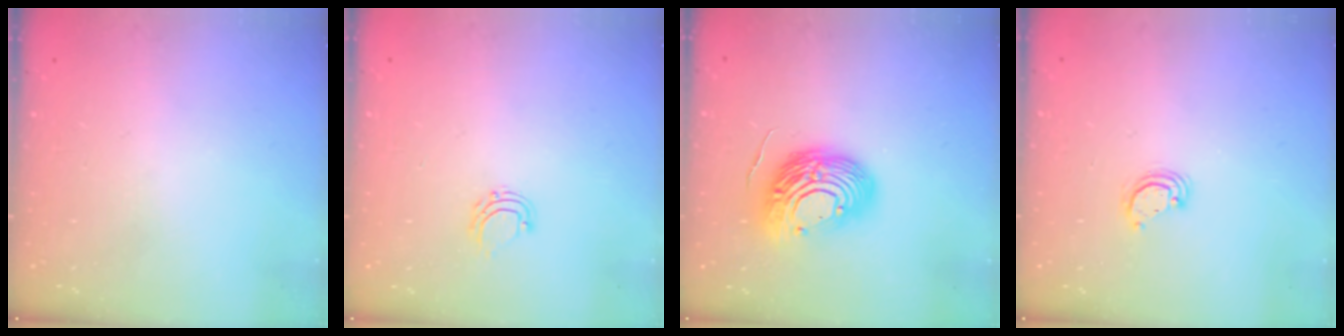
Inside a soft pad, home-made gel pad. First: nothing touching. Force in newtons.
{"total": 5.2, "press": 5.2, "slide": 0.4}
{"total": 14.0, "press": 13.8, "slide": 2.2}
{"total": 3.4, "press": 3.3, "slide": 0.4}